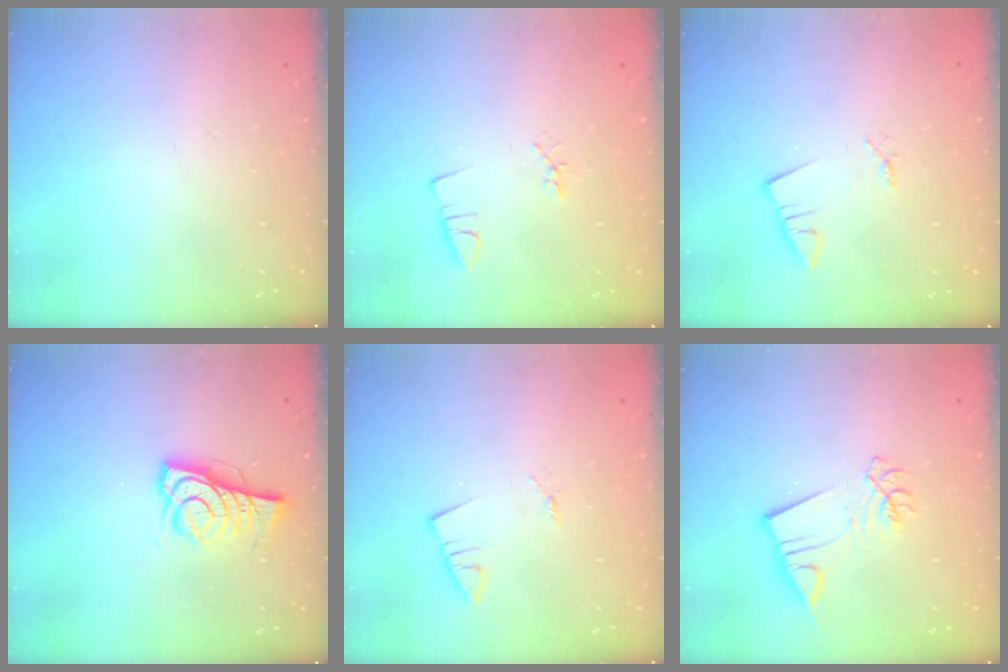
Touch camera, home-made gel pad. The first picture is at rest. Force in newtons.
{"total": 2.4, "press": 1.9, "slide": 1.5}
{"total": 1.3, "press": 1.3, "slide": 0.0}
{"total": 7.0, "press": 7.0, "slide": 1.0}
{"total": 1.3, "press": 1.3, "slide": 0.1}
{"total": 8.0, "press": 7.9, "slide": 1.0}